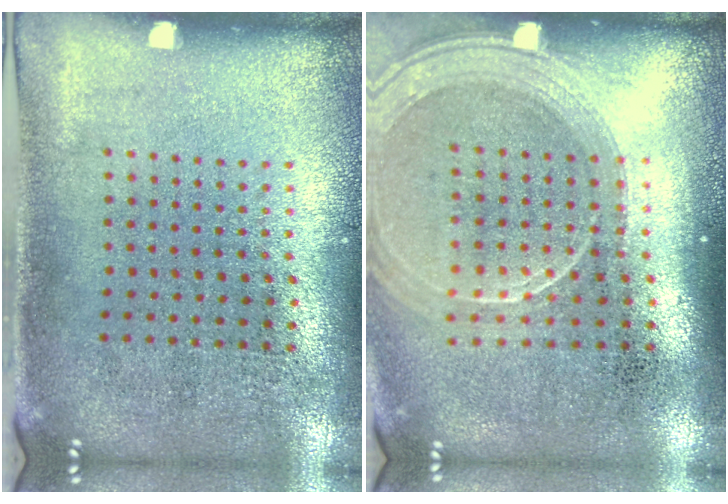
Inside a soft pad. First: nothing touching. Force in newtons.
{"total": 1.9, "press": 1.8, "slide": 0.8}